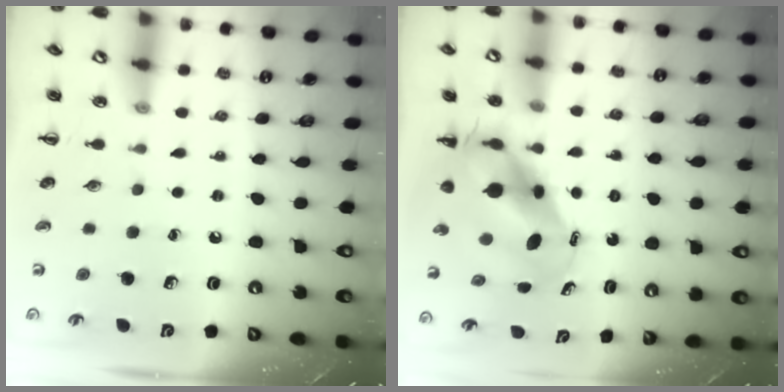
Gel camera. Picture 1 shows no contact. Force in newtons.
{"total": 7.6, "press": 7.1, "slide": 2.5}